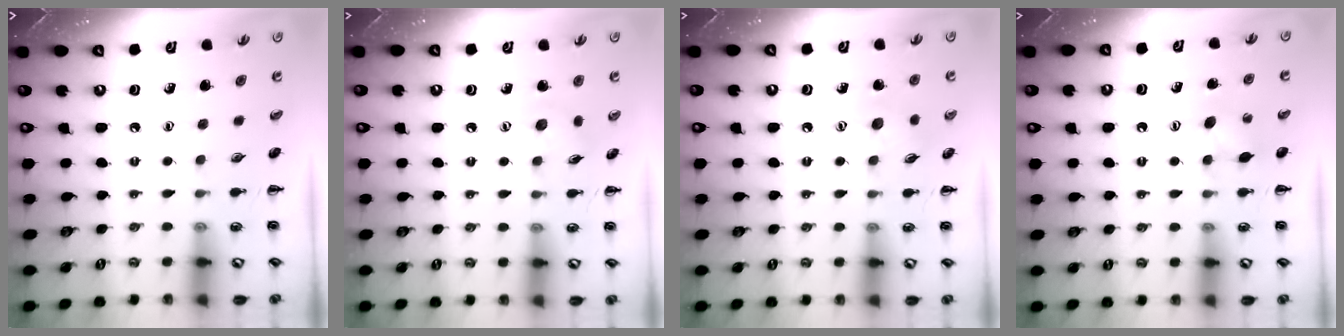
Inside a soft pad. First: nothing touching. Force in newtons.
{"total": 5.5, "press": 5.4, "slide": 1.3}
{"total": 6.8, "press": 6.7, "slide": 1.1}
{"total": 6.3, "press": 6.2, "slide": 1.4}